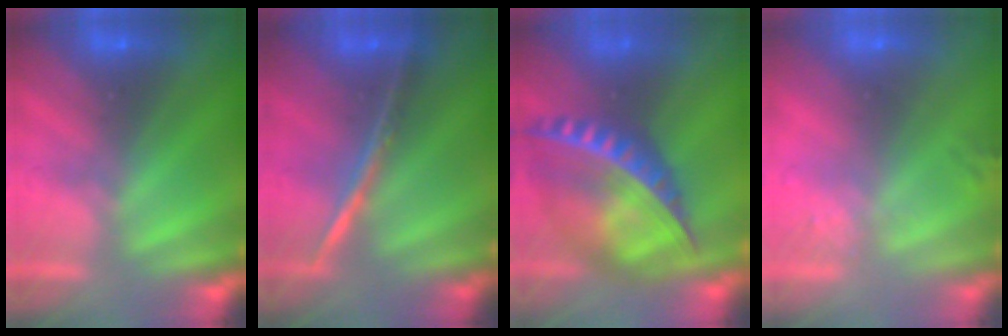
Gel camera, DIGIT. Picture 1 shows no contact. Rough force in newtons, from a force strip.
{"total": 1.9}
{"total": 7.8}
{"total": 2.6}